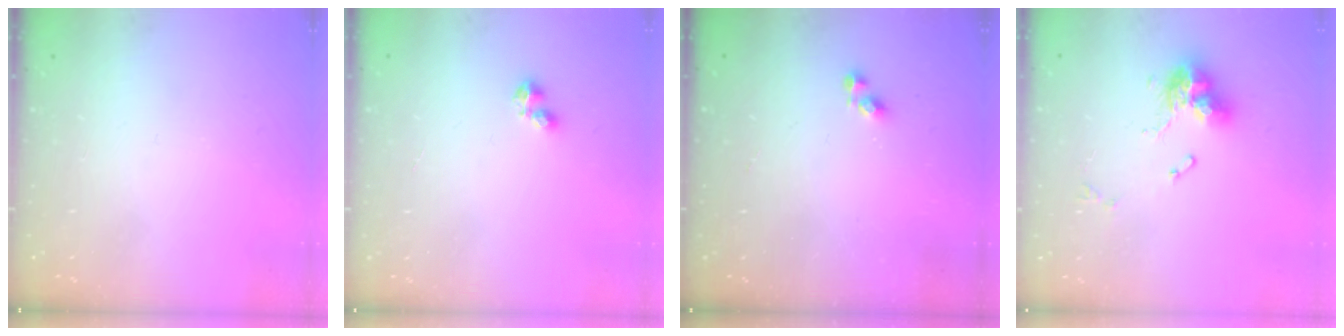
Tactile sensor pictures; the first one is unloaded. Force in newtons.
{"total": 2.3, "press": 2.3, "slide": 0.4}
{"total": 3.9, "press": 3.8, "slide": 0.7}
{"total": 11.1, "press": 11.0, "slide": 1.1}